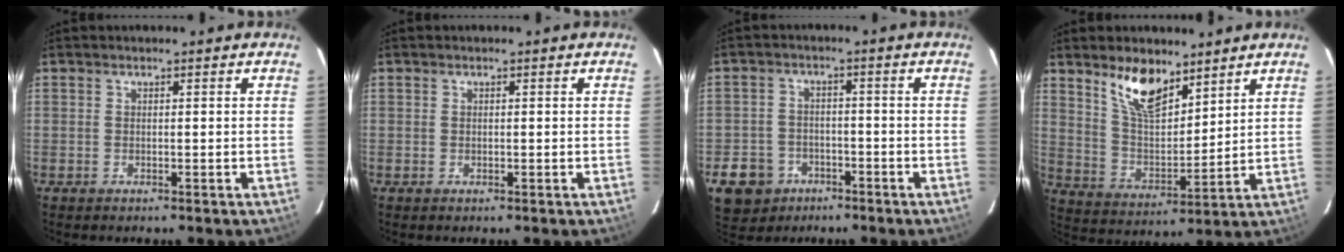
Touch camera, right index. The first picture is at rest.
{"total": 0.0}
{"total": 7.5, "force": [-3.8, 6.1, 2.2], "torque": [-0.068, 0.013, -0.050]}
{"total": 11.3, "force": [7.9, 4.4, 6.6], "torque": [-0.116, -0.003, 0.156]}